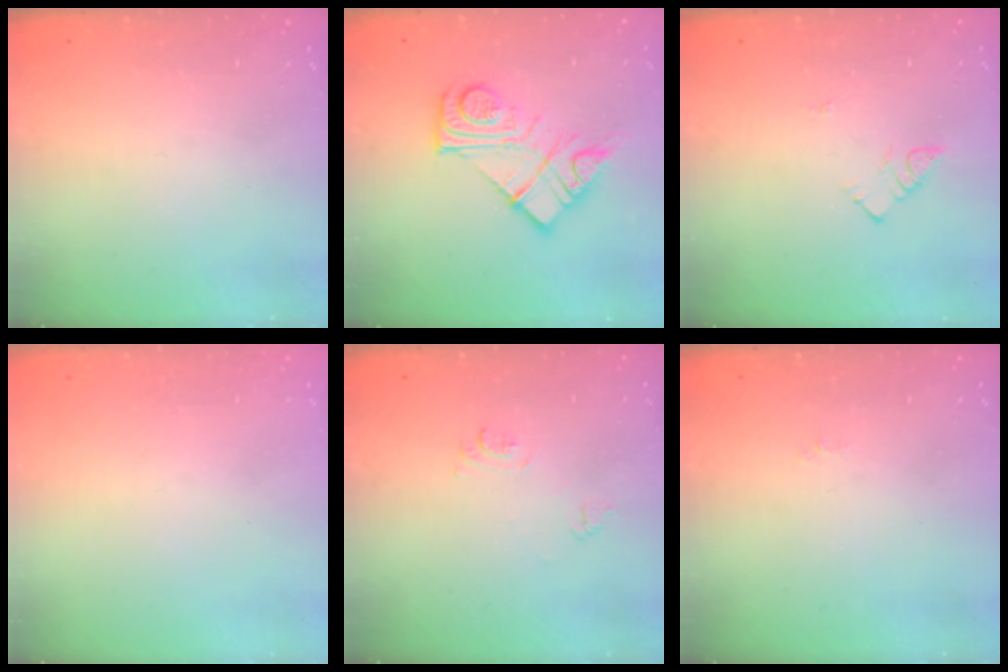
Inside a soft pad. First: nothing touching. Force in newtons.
{"total": 13.9, "press": 13.8, "slide": 0.9}
{"total": 3.9, "press": 3.8, "slide": 0.5}
{"total": 1.7, "press": 1.7, "slide": 0.1}
{"total": 4.9, "press": 4.9, "slide": 0.7}
{"total": 2.5, "press": 2.5, "slide": 0.3}